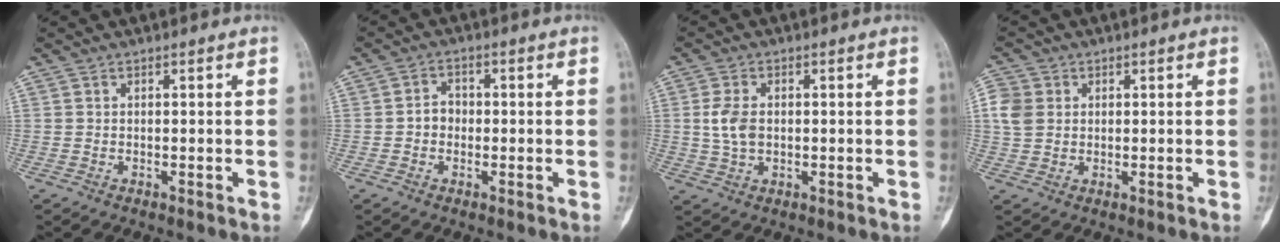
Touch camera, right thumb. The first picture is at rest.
{"total": 3.1, "force": [-0.5, 2.6, 1.6], "torque": [-0.010, 0.014, -0.016]}
{"total": 5.0, "force": [0.3, 3.2, 3.8], "torque": [-0.077, 0.004, 0.006]}
{"total": 5.1, "force": [1.1, 4.3, 2.5], "torque": [-0.045, 0.004, 0.018]}